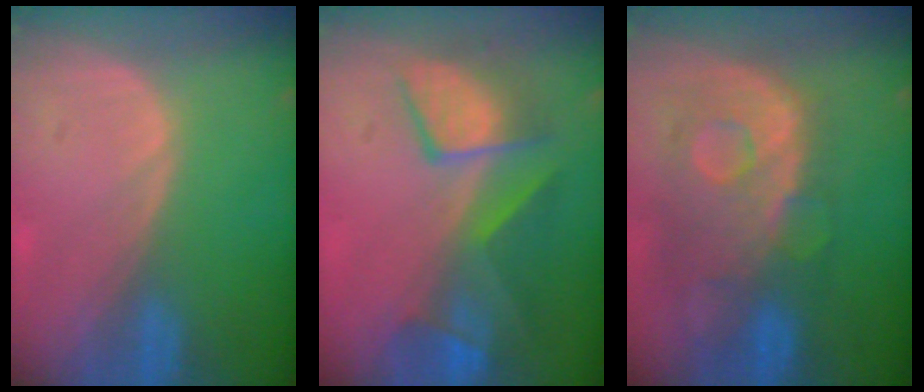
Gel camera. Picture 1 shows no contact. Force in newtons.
{"total": 8.2, "press": 7.9, "slide": 1.8}
{"total": 11.3, "press": 9.7, "slide": 5.7}